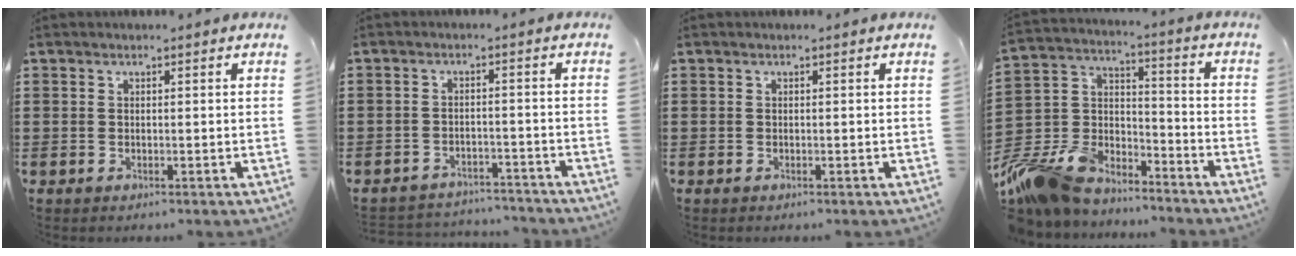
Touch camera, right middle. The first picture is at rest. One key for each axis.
{"total": 3.2, "fx": -3.1, "fy": 0.5, "fz": -0.3, "tx": -0.003, "ty": 0.001, "tz": -0.069}
{"total": 0.0}
{"total": 10.4, "fx": -9.0, "fy": 4.9, "fz": 1.8, "tx": -0.071, "ty": 0.013, "tz": -0.177}